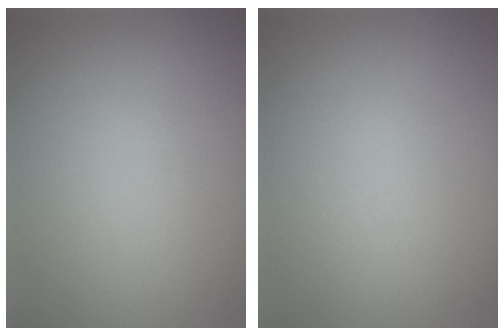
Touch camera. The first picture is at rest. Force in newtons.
{"total": 0.0}